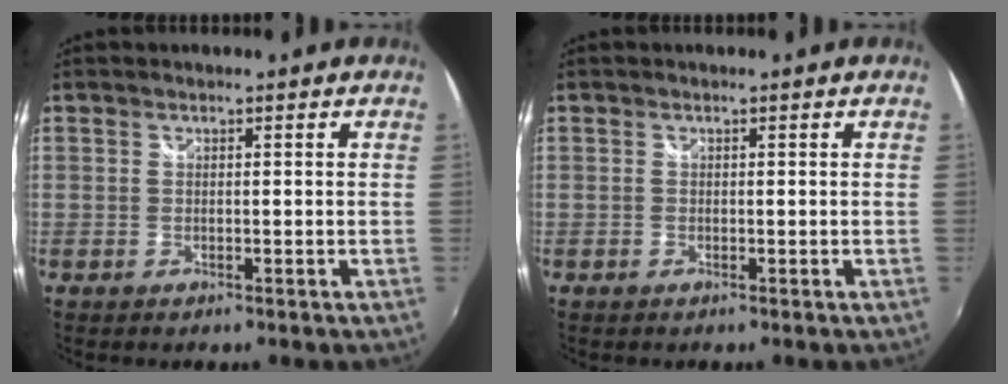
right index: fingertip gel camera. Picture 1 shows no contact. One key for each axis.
{"total": 0.0}